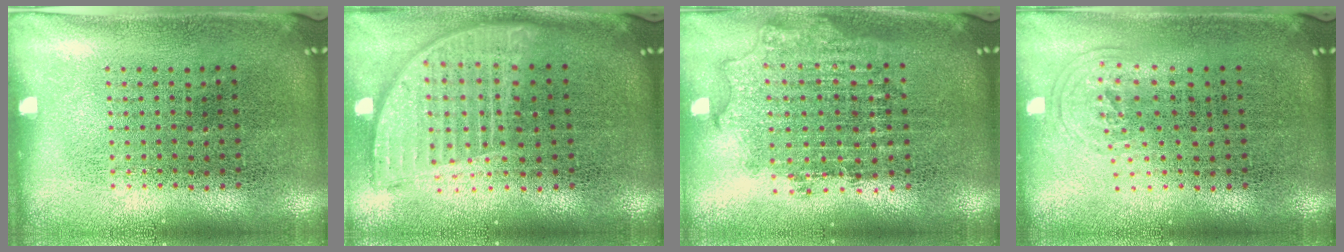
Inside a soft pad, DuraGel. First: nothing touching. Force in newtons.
{"total": 1.9, "press": 1.5, "slide": 1.2}
{"total": 1.8, "press": 1.4, "slide": 1.1}
{"total": 0.9, "press": 0.6, "slide": 0.6}